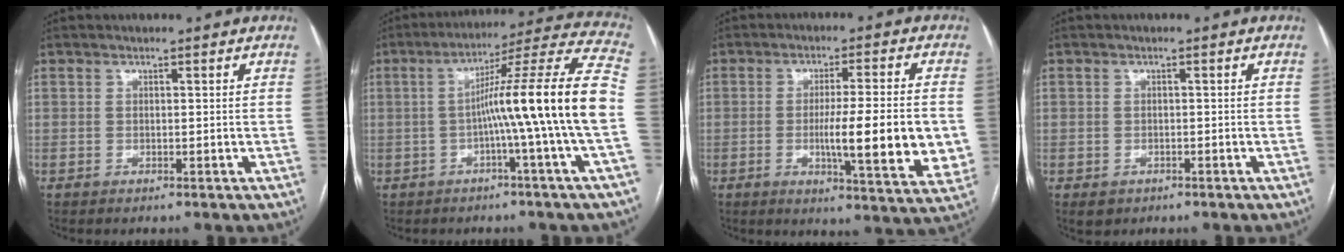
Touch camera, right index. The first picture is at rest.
{"total": 16.2, "force": [-2.4, -2.6, 15.8], "torque": [-0.229, 0.013, -0.049]}
{"total": 13.9, "force": [-1.5, 1.6, 13.7], "torque": [-0.194, -0.018, -0.023]}
{"total": 2.0, "force": [-0.9, 1.7, 0.5], "torque": [0.000, 0.003, -0.004]}